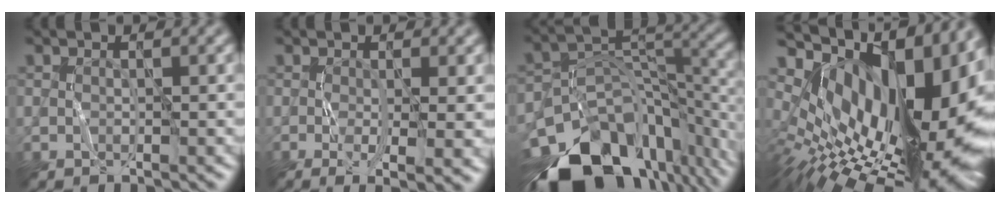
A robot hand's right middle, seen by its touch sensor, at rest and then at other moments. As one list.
[{"total": 4.2, "force": [-0.9, 0.9, 4.1], "torque": [-0.069, -0.013, -0.006]}, {"total": 15.2, "force": [-10.1, 8.7, 7.2], "torque": [-0.158, -0.004, -0.146]}, {"total": 18.2, "force": [4.4, 9.6, 14.9], "torque": [-0.229, 0.020, 0.081]}]